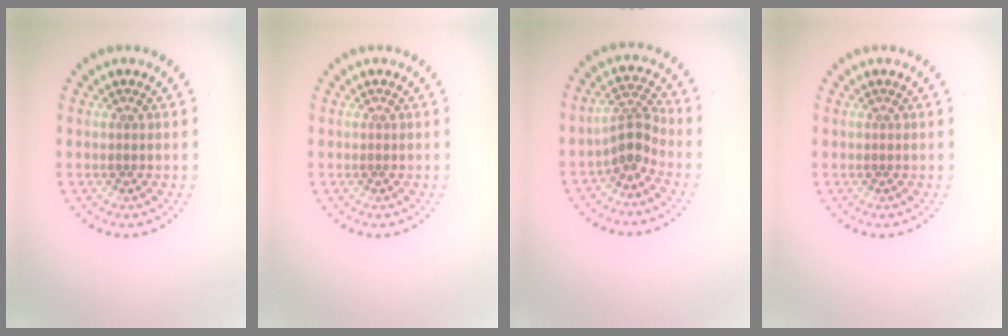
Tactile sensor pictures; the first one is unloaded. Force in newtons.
{"total": 0.0}
{"total": 2.5, "press": 1.8, "slide": 1.8}
{"total": 0.0}